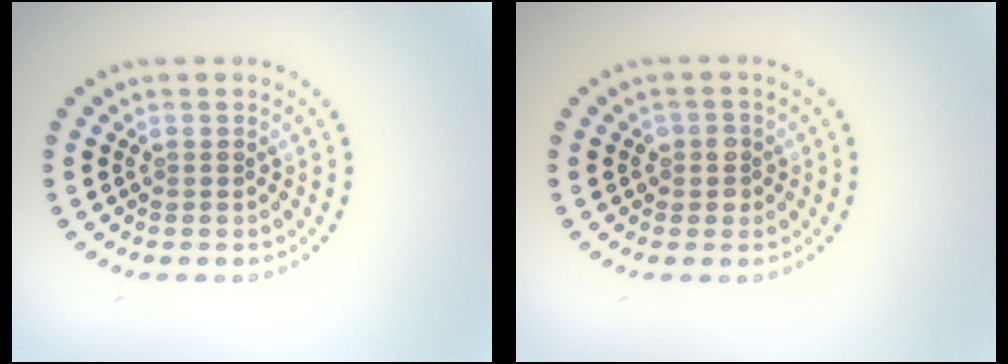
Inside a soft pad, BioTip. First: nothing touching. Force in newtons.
{"total": 1.6, "press": 1.5, "slide": 0.6}